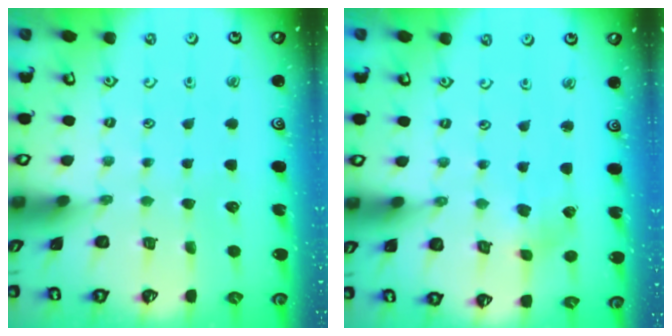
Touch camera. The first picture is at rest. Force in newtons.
{"total": 2.5, "press": 2.5, "slide": 0.6}